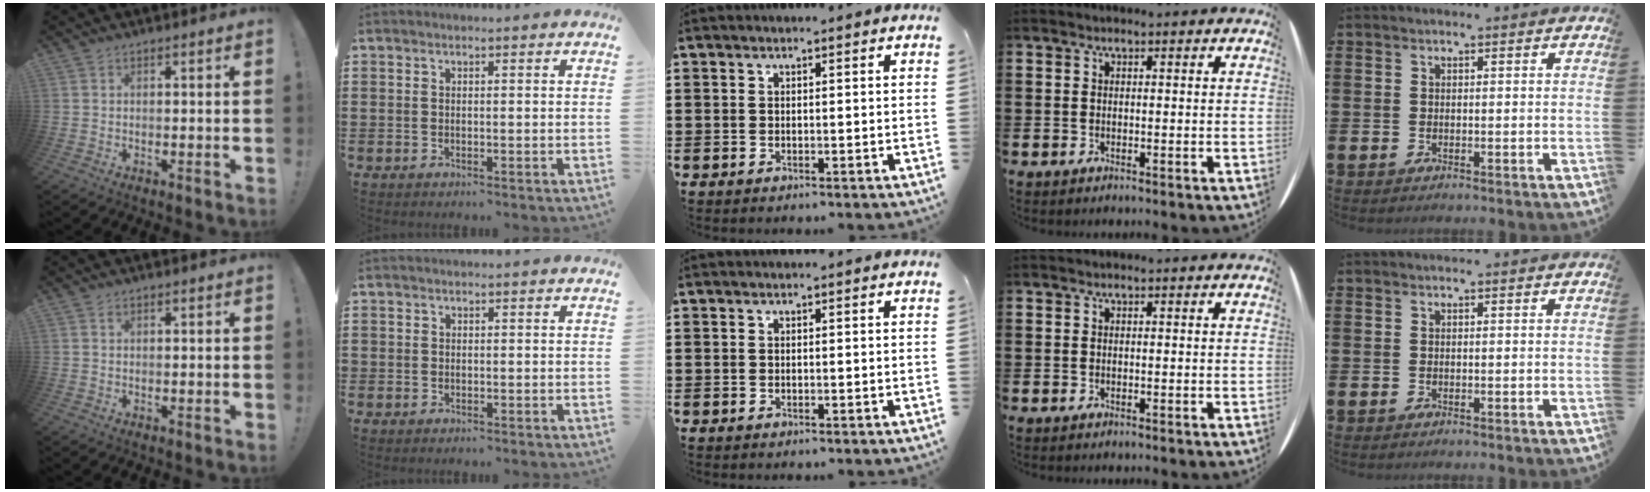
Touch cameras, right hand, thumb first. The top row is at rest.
{"thumb": {"total": 0.6, "force": [0.4, 0.4, 0.3], "torque": [-0.008, 0.001, 0.008]}, "index": {"total": 0.5, "force": [-0.1, 0.5, 0.1], "torque": [-0.002, 0.003, -0.003]}}